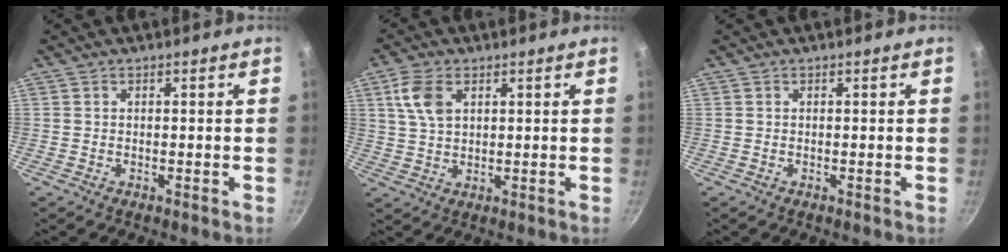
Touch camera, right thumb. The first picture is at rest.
{"total": 6.7, "force": [2.6, 3.9, 4.8], "torque": [-0.094, -0.001, 0.052]}
{"total": 0.0}